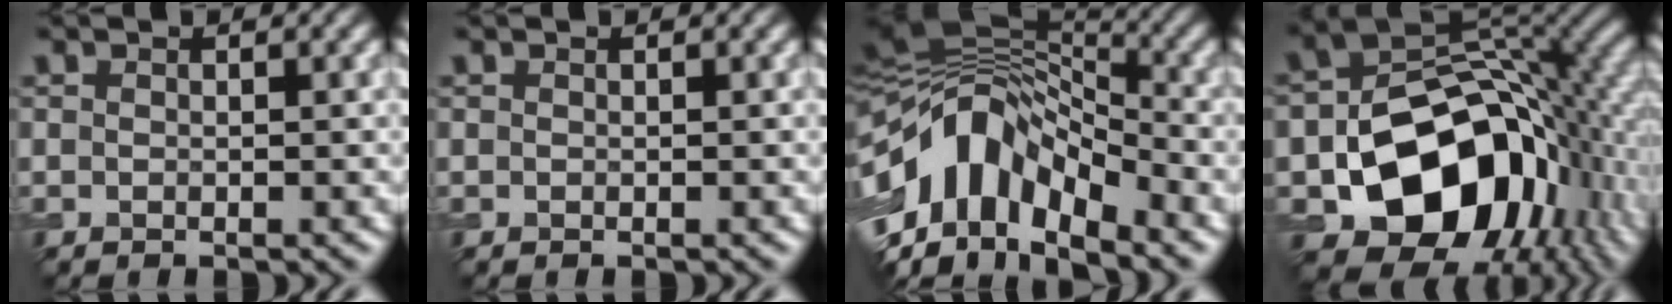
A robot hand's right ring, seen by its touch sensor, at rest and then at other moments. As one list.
[{"total": 0.0}, {"total": 13.1, "force": [-4.5, 7.6, 9.7], "torque": [-0.166, 0.020, -0.091]}, {"total": 15.6, "force": [-5.0, 11.0, 9.9], "torque": [-0.128, -0.018, -0.079]}]